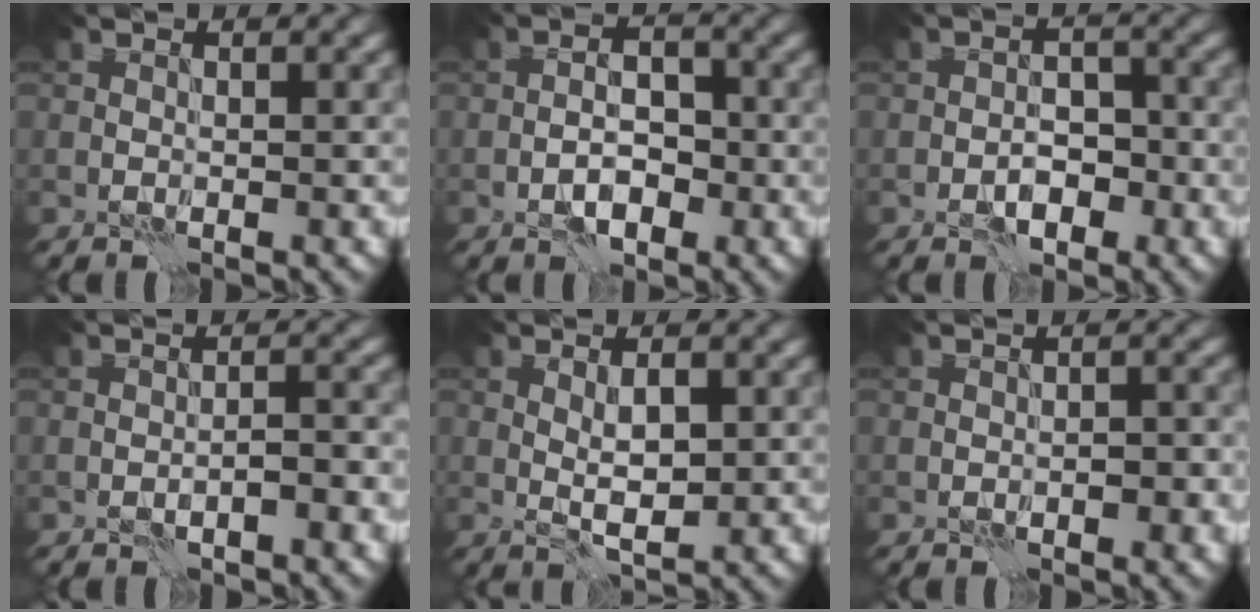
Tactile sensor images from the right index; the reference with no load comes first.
{"total": 3.4, "force": [-1.5, 1.7, 2.5], "torque": [-0.039, 0.008, -0.030]}
{"total": 3.1, "force": [-1.5, 1.6, 2.2], "torque": [-0.028, 0.006, -0.027]}
{"total": 1.9, "force": [-1.0, 0.4, 1.6], "torque": [-0.021, 0.011, -0.017]}
{"total": 2.6, "force": [0.5, 0.9, 2.3], "torque": [-0.046, -0.004, 0.011]}
{"total": 1.7, "force": [-0.6, 0.7, 1.5], "torque": [-0.019, 0.005, -0.010]}